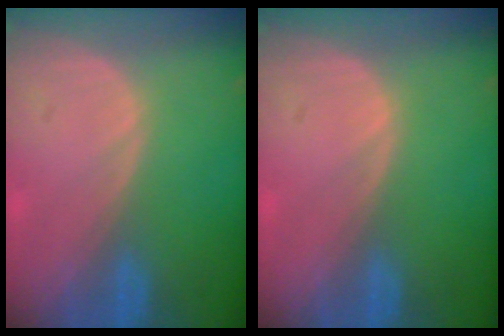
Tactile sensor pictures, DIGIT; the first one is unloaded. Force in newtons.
{"total": 0.0}